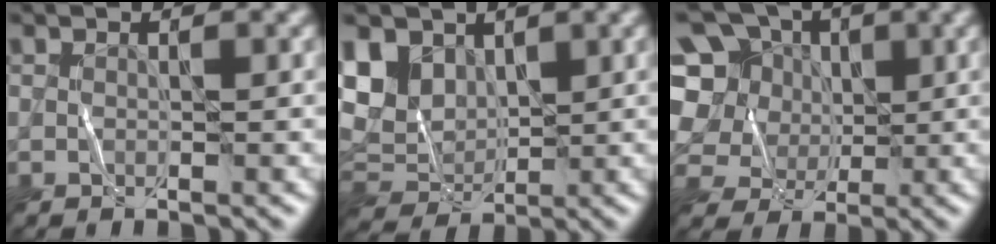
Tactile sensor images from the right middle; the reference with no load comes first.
{"total": 7.3, "force": [2.3, 5.5, 4.1], "torque": [-0.099, 0.012, 0.049]}
{"total": 11.4, "force": [1.4, 10.2, 4.7], "torque": [-0.135, 0.042, -0.006]}